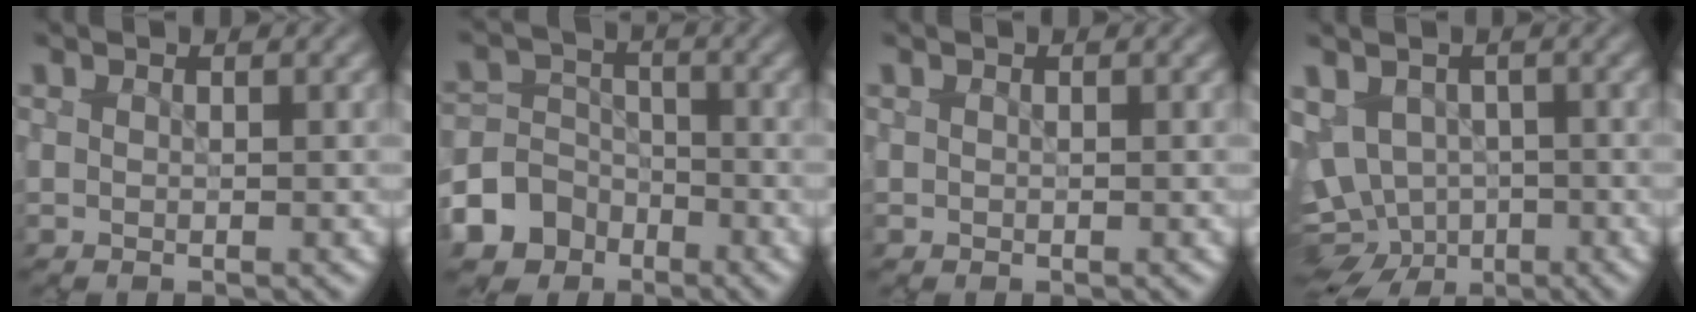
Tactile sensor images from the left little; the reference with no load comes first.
{"total": 6.2, "force": [-4.0, 4.7, 0.7], "torque": [0.001, 0.001, -0.089]}
{"total": 0.7, "force": [0.1, -0.4, -0.5], "torque": [0.010, 0.007, 0.005]}
{"total": 7.4, "force": [-3.1, 5.6, 3.7], "torque": [-0.055, -0.012, -0.035]}